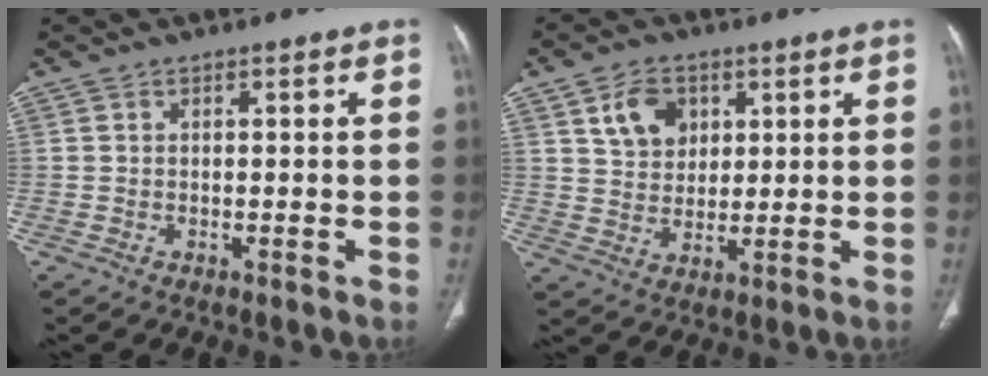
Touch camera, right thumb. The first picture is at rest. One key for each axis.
{"total": 8.0, "fx": 3.5, "fy": 5.9, "fz": 4.1, "tx": -0.047, "ty": -0.015, "tz": 0.065}